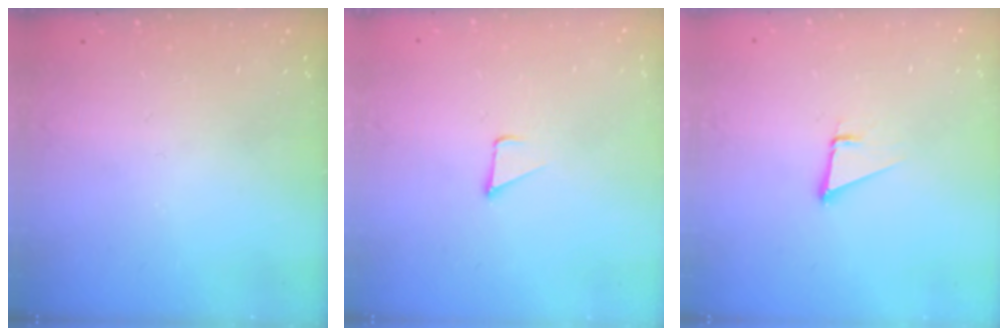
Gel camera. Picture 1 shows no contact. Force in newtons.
{"total": 1.5, "press": 1.5, "slide": 0.1}
{"total": 1.9, "press": 1.9, "slide": 0.0}